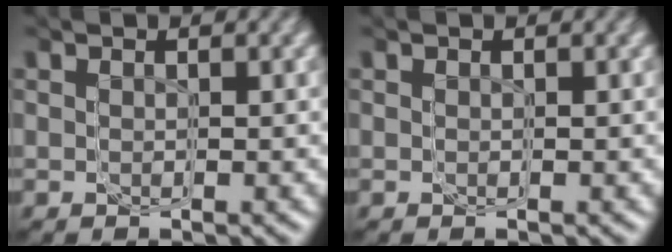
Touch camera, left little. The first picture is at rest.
{"total": 0.0}